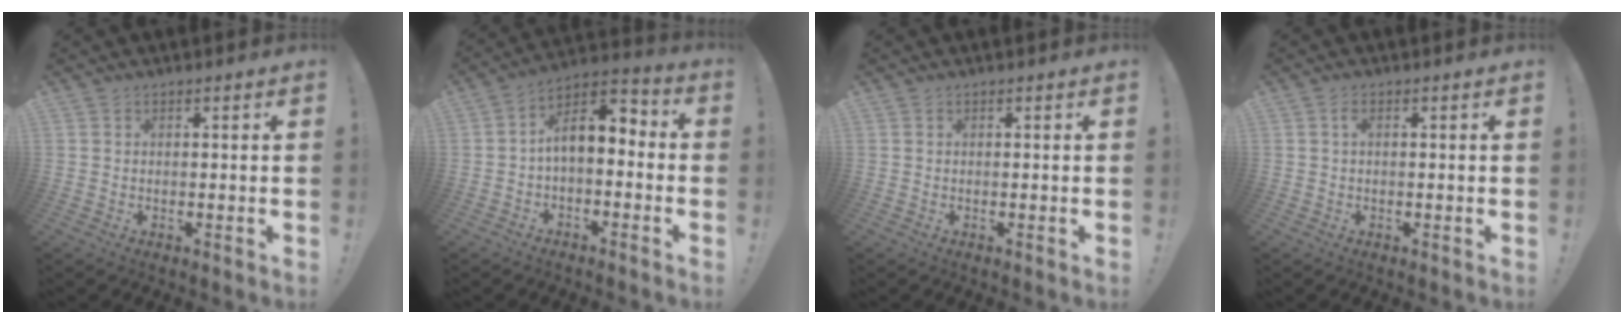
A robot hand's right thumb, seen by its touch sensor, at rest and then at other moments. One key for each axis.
{"total": 8.2, "fx": 0.6, "fy": 4.9, "fz": 6.6, "tx": -0.112, "ty": -0.001, "tz": 0.018}
{"total": 0.0}
{"total": 1.3, "fx": 0.1, "fy": 0.4, "fz": 1.2, "tx": -0.022, "ty": 0.002, "tz": -0.001}